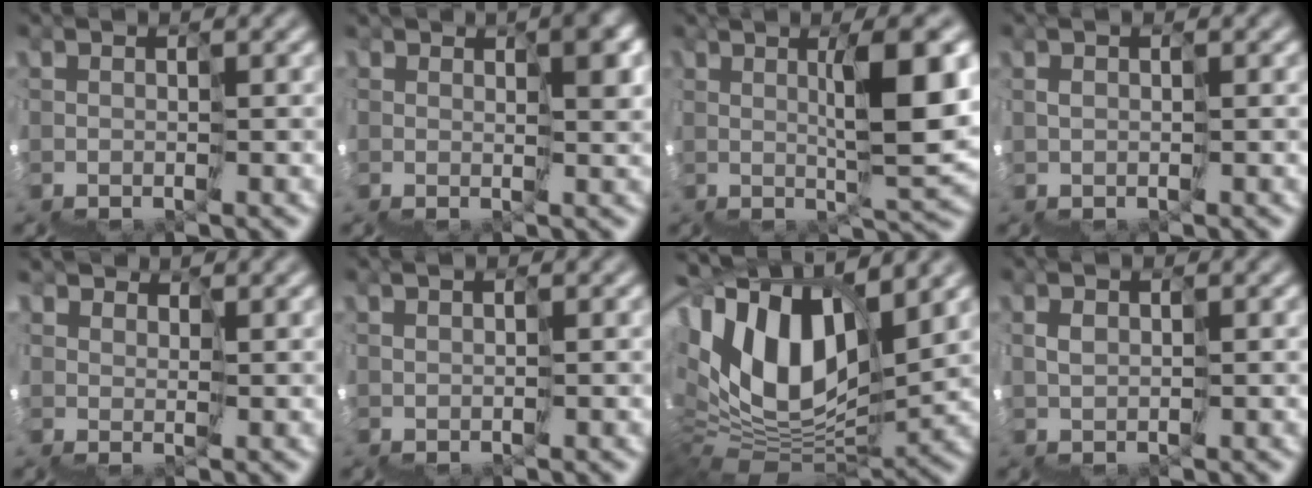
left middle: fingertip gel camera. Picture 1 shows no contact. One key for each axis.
{"total": 5.9, "fx": 3.1, "fy": 2.2, "fz": 4.4, "tx": -0.061, "ty": 0.014, "tz": 0.063}
{"total": 7.0, "fx": 2.6, "fy": 0.6, "fz": 6.5, "tx": -0.088, "ty": 0.020, "tz": 0.043}
{"total": 0.7, "fx": 0.4, "fy": 0.3, "fz": 0.5, "tx": -0.007, "ty": 0.009, "tz": 0.008}
{"total": 2.4, "fx": 2.3, "fy": -0.1, "fz": -0.7, "tx": 0.008, "ty": 0.016, "tz": 0.045}
{"total": 0.7, "fx": 0.7, "fy": 0.0, "fz": 0.2, "tx": -0.003, "ty": 0.010, "tz": 0.015}
{"total": 9.7, "fx": 4.7, "fy": 4.6, "fz": 7.1, "tx": -0.134, "ty": 0.018, "tz": 0.081}
{"total": 0.7, "fx": 0.5, "fy": 0.0, "fz": 0.5, "tx": -0.013, "ty": 0.013, "tz": 0.009}